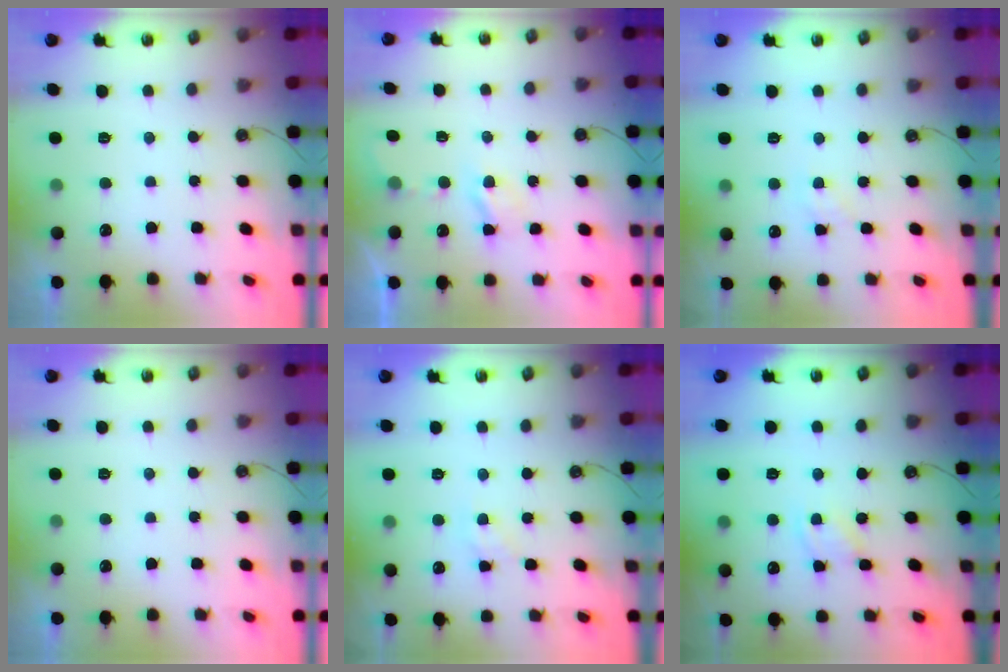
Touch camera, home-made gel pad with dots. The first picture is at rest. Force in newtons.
{"total": 3.3, "press": 3.3, "slide": 0.7}
{"total": 1.4, "press": 1.4, "slide": 0.2}
{"total": 0.0}
{"total": 3.0, "press": 3.0, "slide": 0.2}
{"total": 2.3, "press": 2.3, "slide": 0.4}